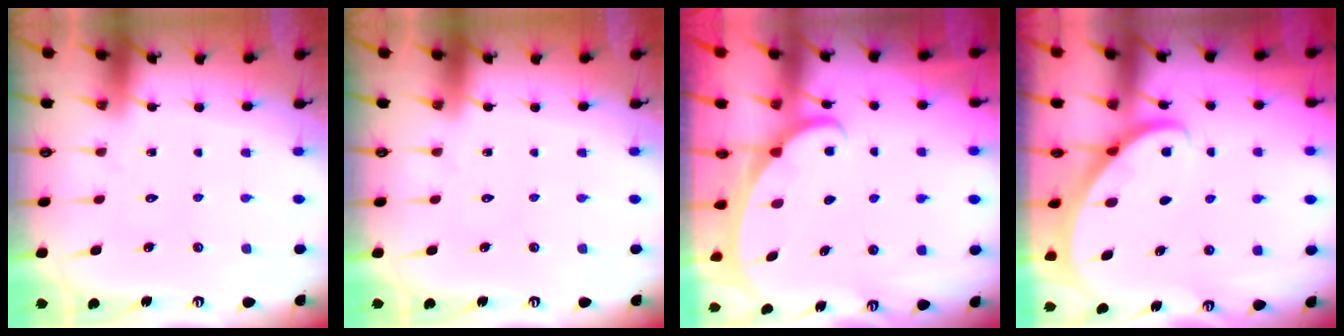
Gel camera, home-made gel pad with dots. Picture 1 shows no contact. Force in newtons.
{"total": 0.0}
{"total": 2.6, "press": 2.5, "slide": 0.3}
{"total": 2.8, "press": 2.8, "slide": 0.2}